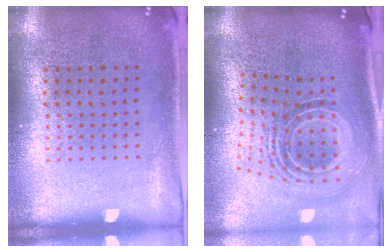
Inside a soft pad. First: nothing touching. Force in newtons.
{"total": 2.0, "press": 1.5, "slide": 1.3}